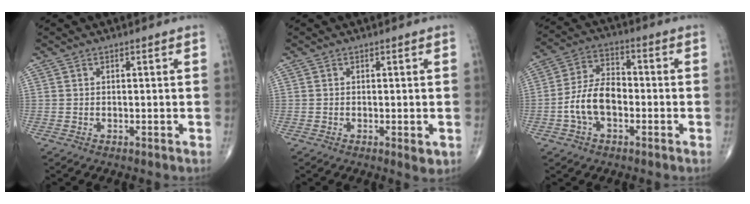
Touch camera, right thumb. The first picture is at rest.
{"total": 1.8, "force": [-0.5, 0.6, 1.7], "torque": [-0.021, -0.006, -0.006]}
{"total": 9.9, "force": [-2.5, 5.9, 7.6], "torque": [-0.139, 0.031, -0.055]}